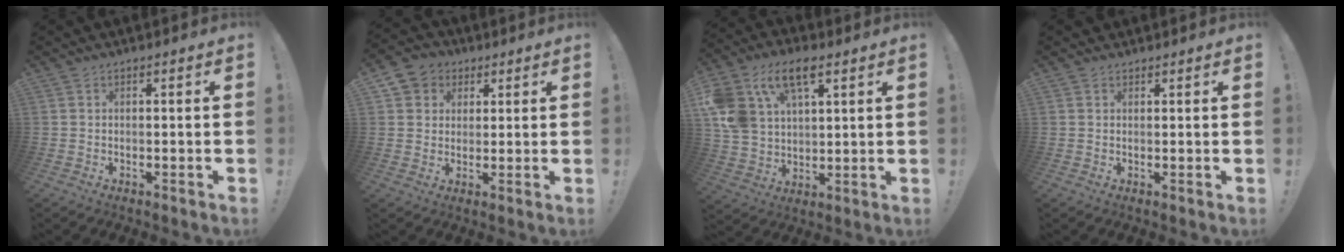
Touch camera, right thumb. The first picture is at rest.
{"total": 6.3, "force": [2.1, 5.8, 1.3], "torque": [-0.022, -0.007, 0.044]}
{"total": 15.6, "force": [7.7, 9.8, 9.3], "torque": [-0.189, -0.027, 0.146]}
{"total": 1.1, "force": [0.9, 0.7, 0.2], "torque": [-0.004, -0.001, 0.017]}